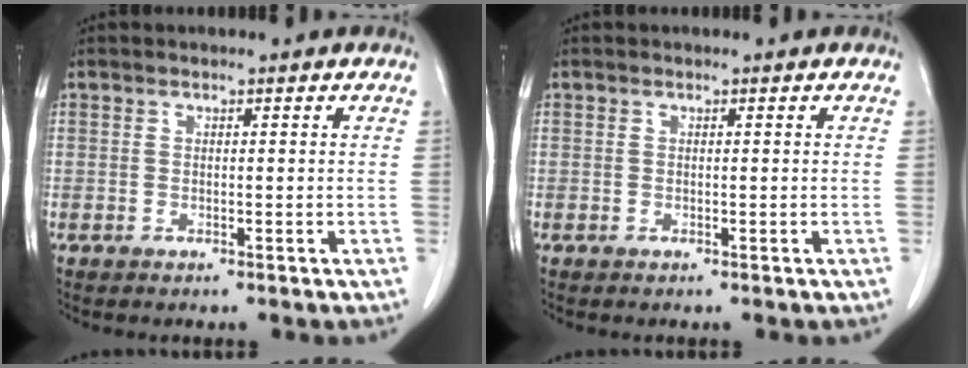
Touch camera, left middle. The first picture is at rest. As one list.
[{"total": 0.0}]